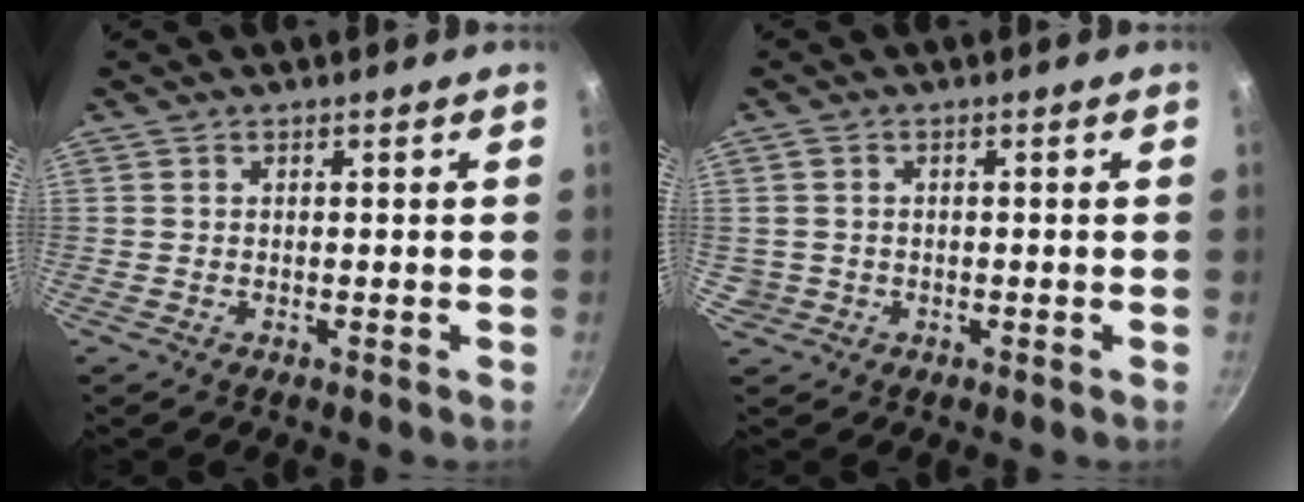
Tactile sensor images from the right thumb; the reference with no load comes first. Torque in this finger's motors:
{"motor_torque": [-0.56, 0.28, 0.37, -0.24, -0.04]}